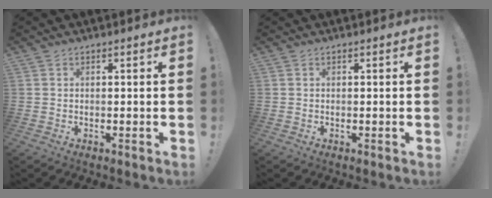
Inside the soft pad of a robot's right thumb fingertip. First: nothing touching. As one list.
[{"total": 0.0}]